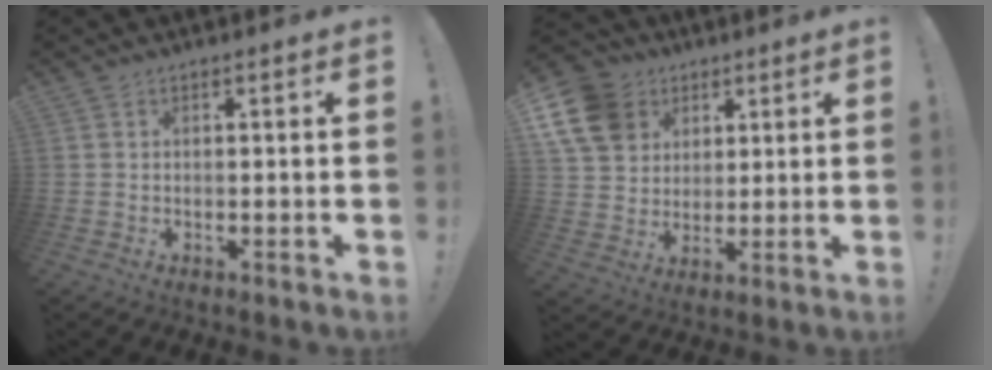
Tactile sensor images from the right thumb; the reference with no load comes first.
{"total": 15.5, "force": [6.1, 12.5, 6.6], "torque": [-0.106, -0.026, 0.127]}